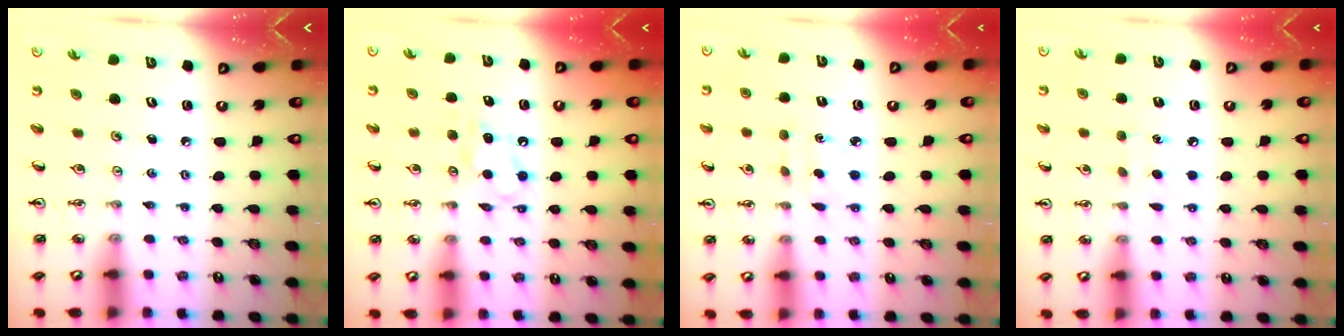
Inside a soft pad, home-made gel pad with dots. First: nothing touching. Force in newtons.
{"total": 5.9, "press": 5.8, "slide": 0.7}
{"total": 2.8, "press": 2.7, "slide": 0.7}
{"total": 6.7, "press": 6.7, "slide": 0.8}